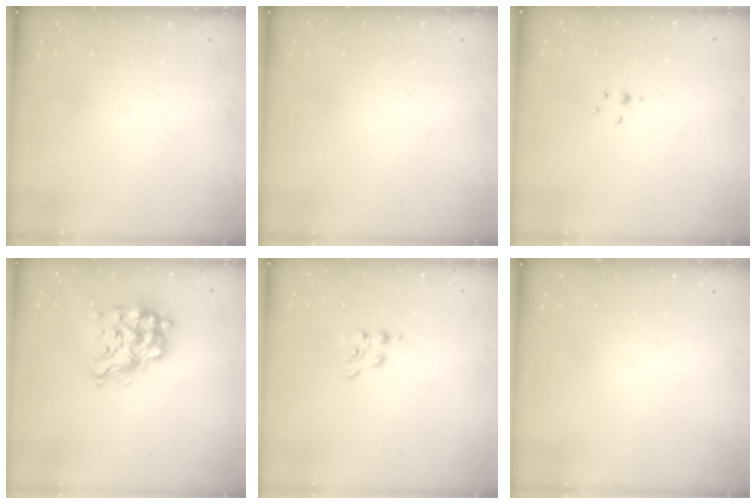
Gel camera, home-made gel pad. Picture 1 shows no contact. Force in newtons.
{"total": 0.0}
{"total": 2.3, "press": 1.9, "slide": 1.3}
{"total": 15.9, "press": 15.9, "slide": 0.9}
{"total": 3.5, "press": 3.5, "slide": 0.6}
{"total": 0.0}